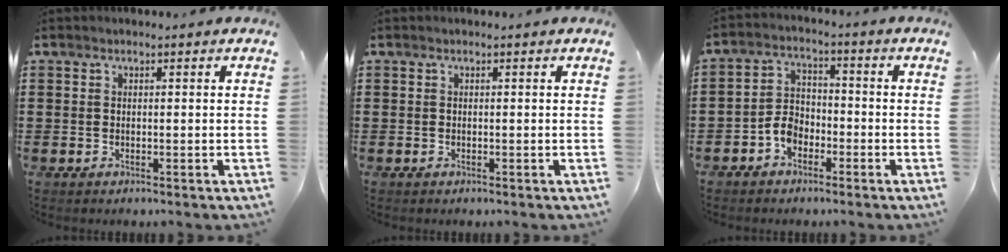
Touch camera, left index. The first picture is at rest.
{"total": 0.0}
{"total": 4.3, "force": [-2.6, 2.8, 2.1], "torque": [-0.056, 0.008, -0.054]}